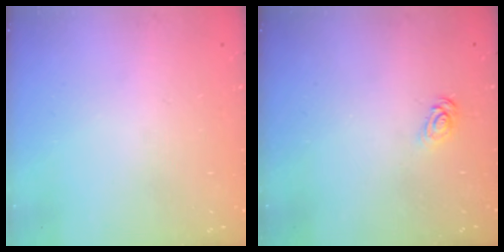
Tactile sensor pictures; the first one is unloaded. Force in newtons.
{"total": 3.3, "press": 3.3, "slide": 0.3}